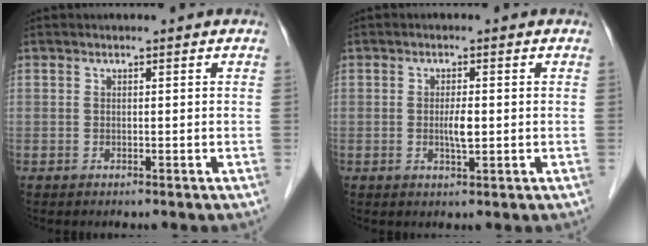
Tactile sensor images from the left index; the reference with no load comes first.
{"total": 2.6, "force": [-0.1, 0.4, 2.5], "torque": [-0.049, -0.002, -0.001]}